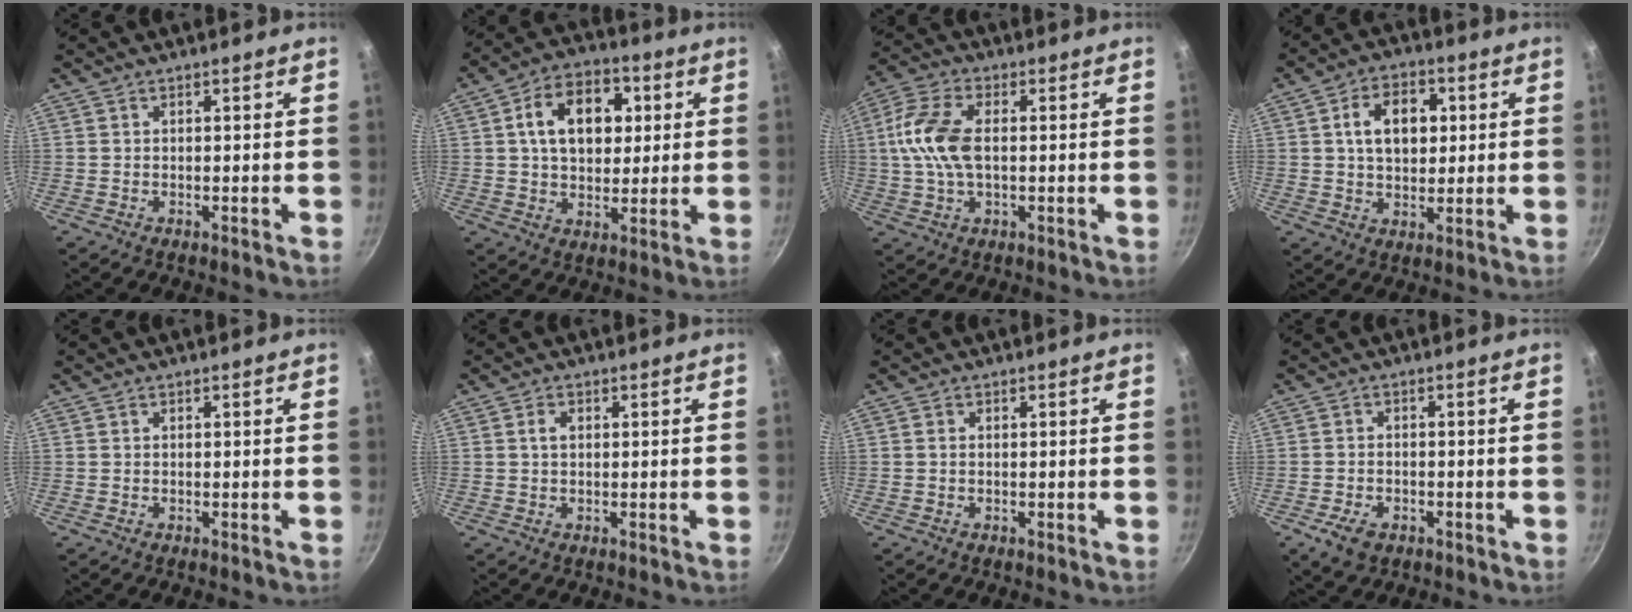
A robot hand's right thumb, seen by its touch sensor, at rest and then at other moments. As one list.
[{"total": 14.9, "force": [3.5, 10.3, 10.2], "torque": [-0.123, 0.011, 0.044]}, {"total": 11.0, "force": [0.7, 6.0, 9.2], "torque": [-0.188, 0.019, 0.003]}, {"total": 10.2, "force": [2.1, 7.0, 7.2], "torque": [-0.091, 0.006, 0.028]}, {"total": 0.0}, {"total": 1.7, "force": [0.4, 1.1, 1.2], "torque": [-0.019, 0.004, 0.006]}, {"total": 0.5, "force": [0.0, 0.4, 0.4], "torque": [-0.007, 0.003, 0.000]}, {"total": 5.2, "force": [-2.5, 3.3, 3.2], "torque": [-0.057, 0.011, -0.040]}]